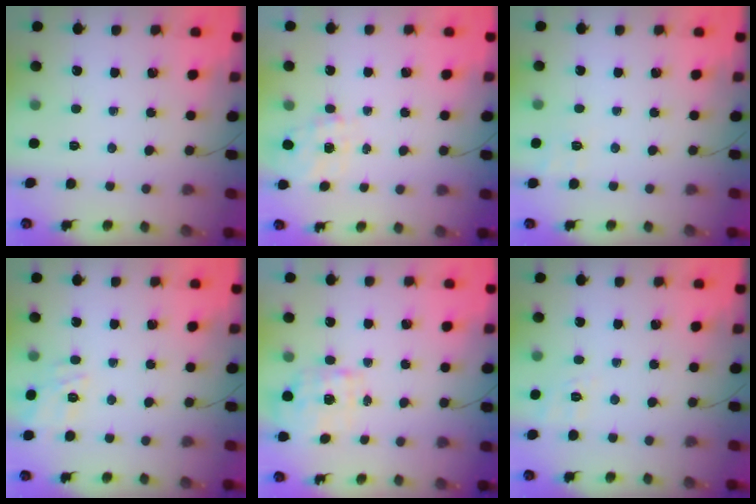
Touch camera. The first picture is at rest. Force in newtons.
{"total": 7.0, "press": 7.0, "slide": 0.9}
{"total": 5.4, "press": 5.1, "slide": 1.7}
{"total": 12.1, "press": 12.0, "slide": 0.8}
{"total": 1.9, "press": 1.9, "slide": 0.5}
{"total": 2.1, "press": 0.5, "slide": 2.0}